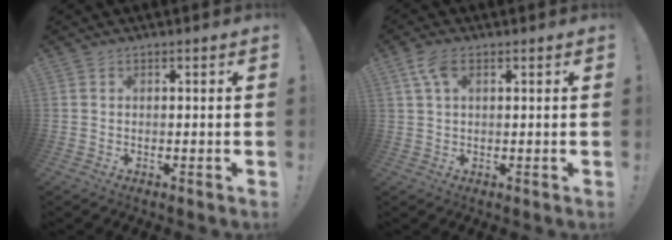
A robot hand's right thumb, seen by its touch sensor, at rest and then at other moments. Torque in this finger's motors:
{"motor_torque": [-0.39, 0.41, 0.26, -0.15, 0.02]}